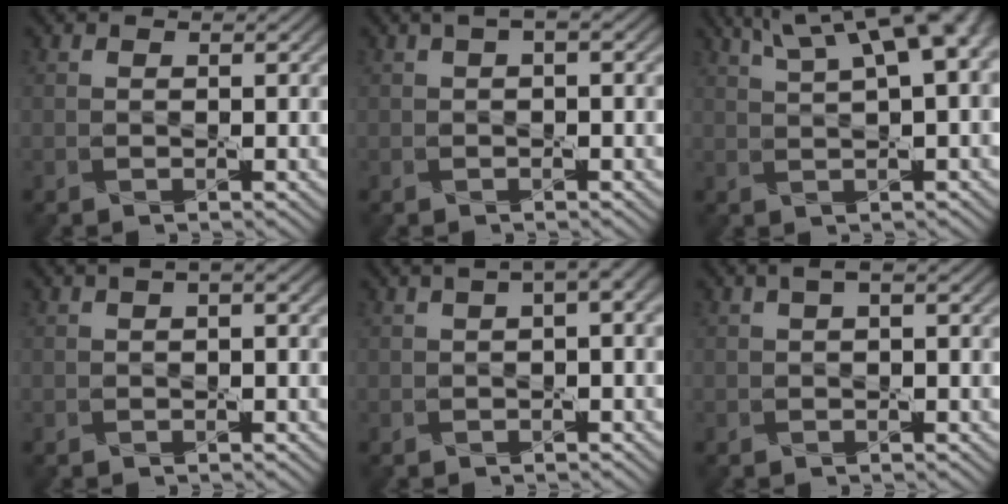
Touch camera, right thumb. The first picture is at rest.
{"total": 1.5, "force": [0.3, 0.3, 1.5], "torque": [-0.026, 0.009, 0.003]}
{"total": 10.8, "force": [4.9, 3.1, 9.2], "torque": [-0.139, 0.036, 0.069]}
{"total": 1.8, "force": [0.4, 0.4, 1.7], "torque": [-0.029, 0.007, 0.004]}
{"total": 4.2, "force": [1.4, 1.0, 3.9], "torque": [-0.062, 0.018, 0.016]}
{"total": 1.2, "force": [0.1, 0.2, 1.2], "torque": [-0.023, 0.007, 0.001]}